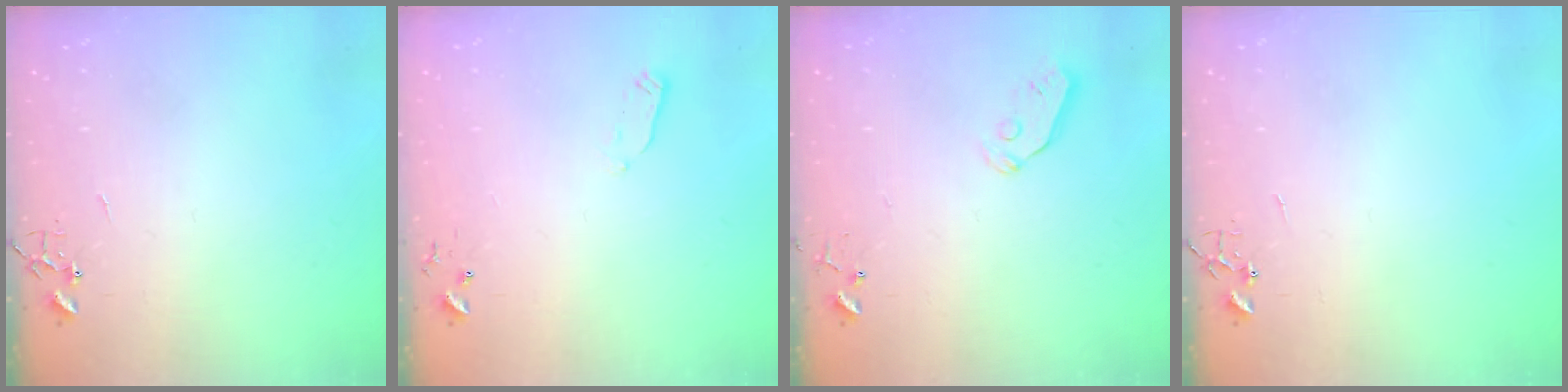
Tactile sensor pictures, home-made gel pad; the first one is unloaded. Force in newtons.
{"total": 2.7, "press": 2.6, "slide": 0.4}
{"total": 4.9, "press": 4.8, "slide": 0.8}
{"total": 0.0}